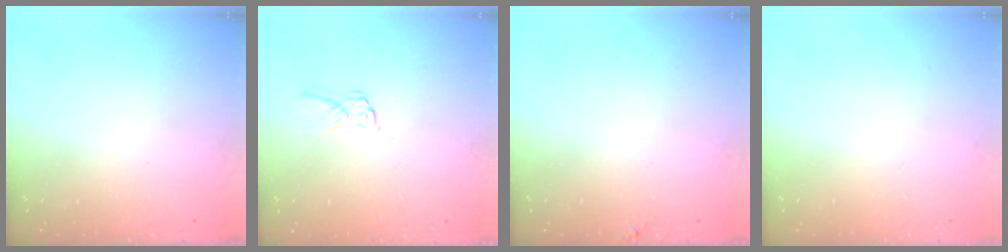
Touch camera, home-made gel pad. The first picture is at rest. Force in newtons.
{"total": 5.5, "press": 5.5, "slide": 0.2}
{"total": 4.2, "press": 4.2, "slide": 0.5}
{"total": 0.0}